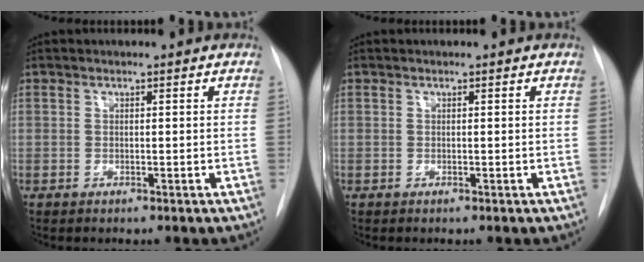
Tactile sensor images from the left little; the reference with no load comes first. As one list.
[{"total": 0.0}]